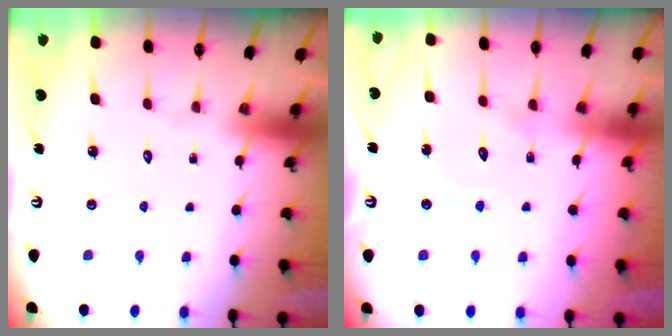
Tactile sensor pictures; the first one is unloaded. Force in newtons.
{"total": 9.2, "press": 9.1, "slide": 0.9}